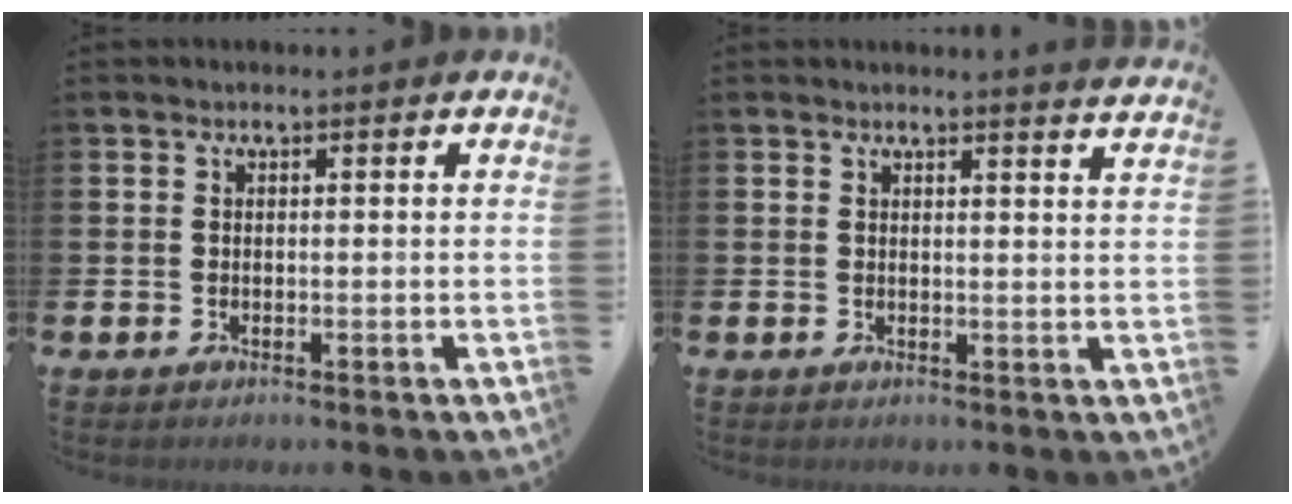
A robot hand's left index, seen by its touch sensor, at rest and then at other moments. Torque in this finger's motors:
{"motor_torque": [-0.56, -0.73, -0.05, 0.01]}